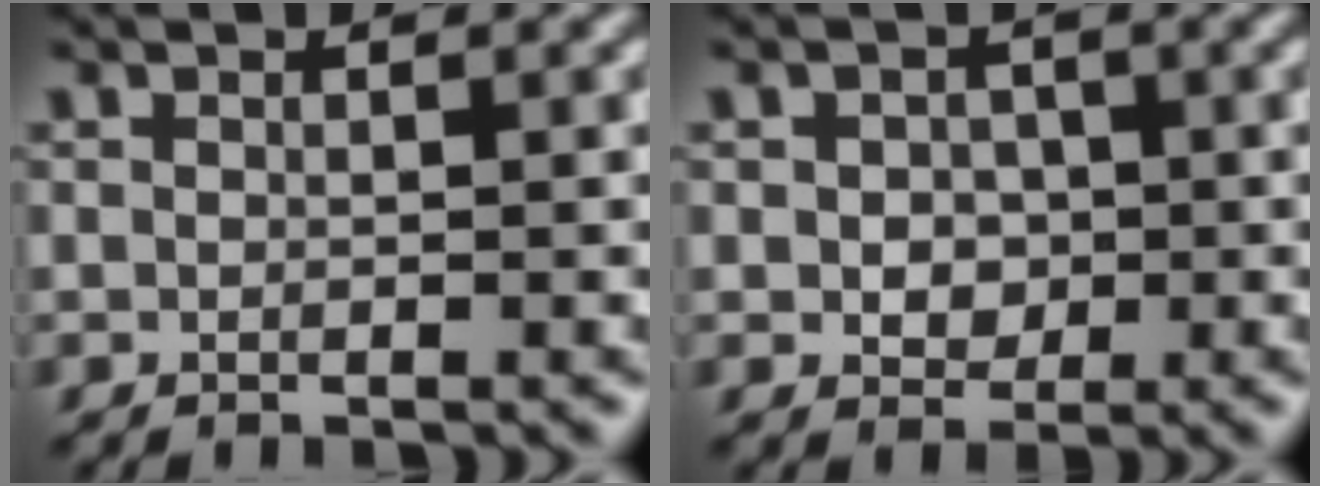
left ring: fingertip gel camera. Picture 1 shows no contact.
{"total": 2.3, "force": [0.0, 1.9, 1.2], "torque": [-0.018, -0.003, -0.002]}